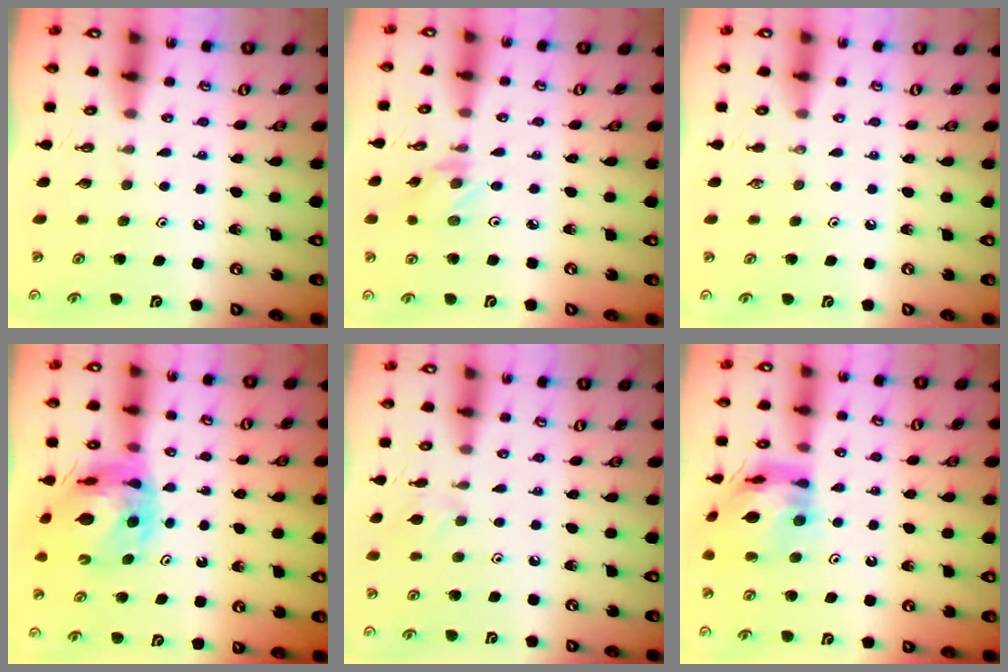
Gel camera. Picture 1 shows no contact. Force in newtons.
{"total": 0.8, "press": 0.6, "slide": 0.5}
{"total": 0.0}
{"total": 12.2, "press": 12.1, "slide": 1.4}
{"total": 5.0, "press": 5.0, "slide": 0.7}
{"total": 13.2, "press": 13.1, "slide": 1.7}